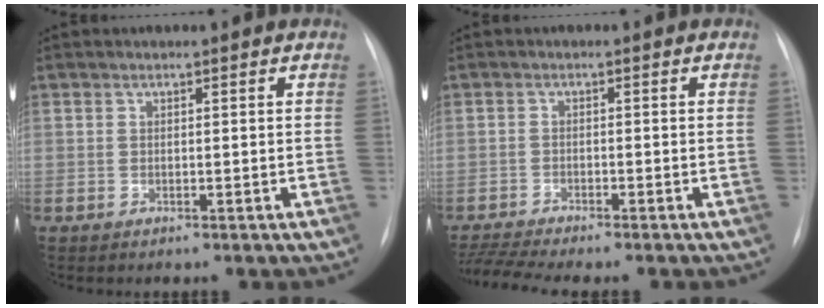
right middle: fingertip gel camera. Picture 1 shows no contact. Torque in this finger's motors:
{"motor_torque": [0.54, -0.58, 0.04, 0.02]}